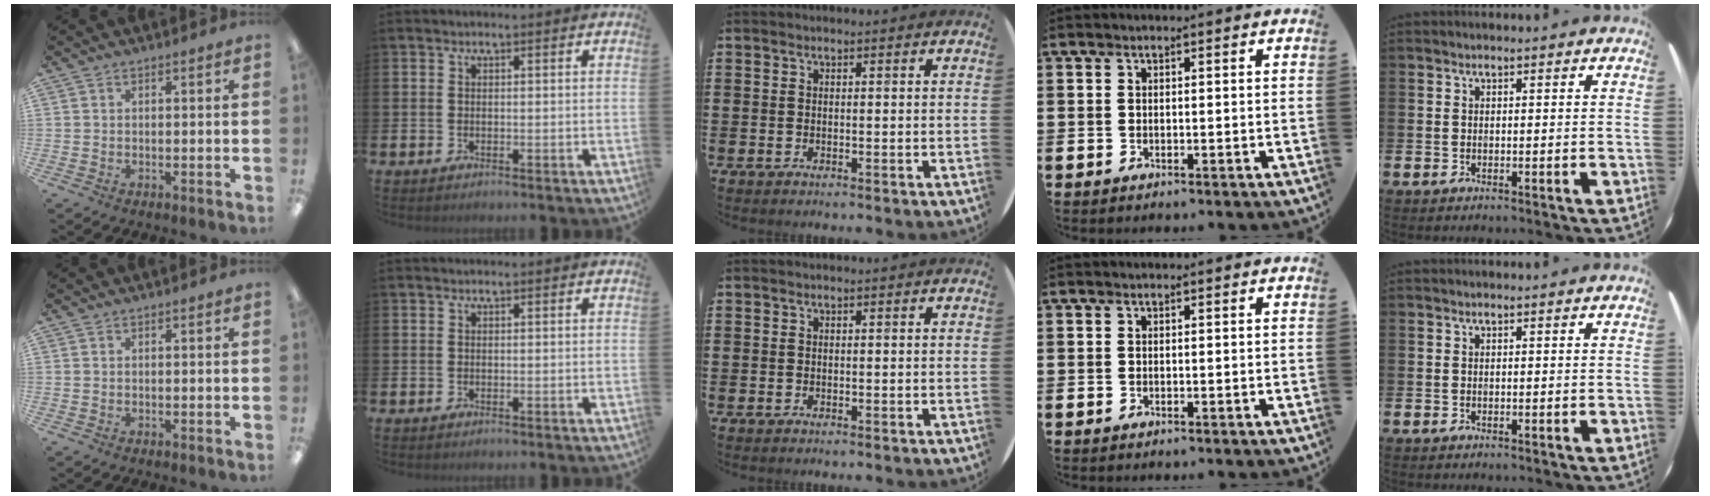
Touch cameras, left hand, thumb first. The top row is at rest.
{}